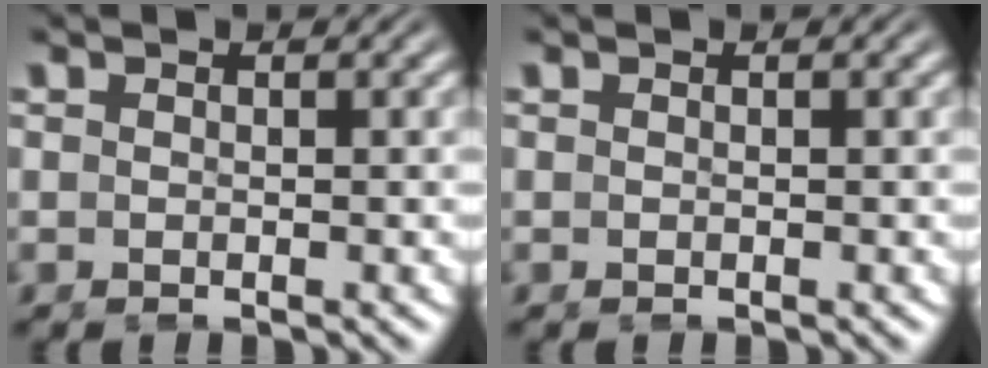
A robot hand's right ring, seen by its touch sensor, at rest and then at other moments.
{"total": 0.0}